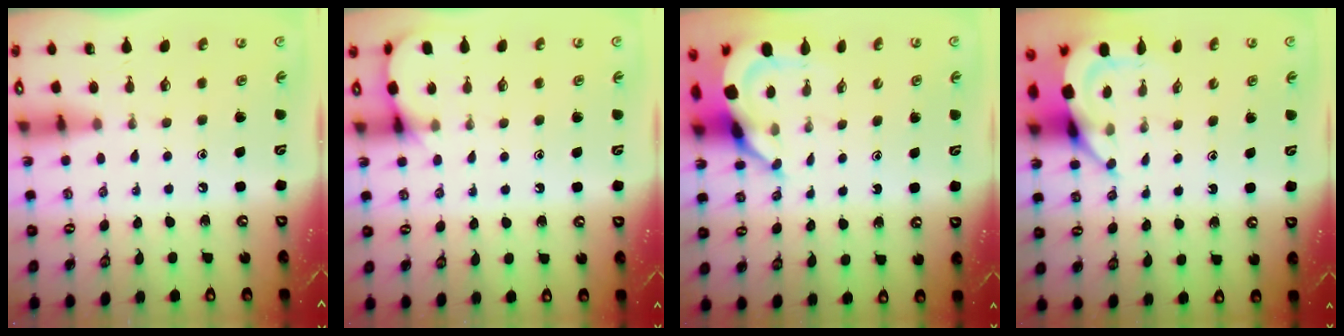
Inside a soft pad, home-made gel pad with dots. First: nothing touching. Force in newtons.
{"total": 5.5, "press": 5.5, "slide": 0.4}
{"total": 5.9, "press": 5.9, "slide": 0.7}
{"total": 6.0, "press": 6.0, "slide": 0.7}